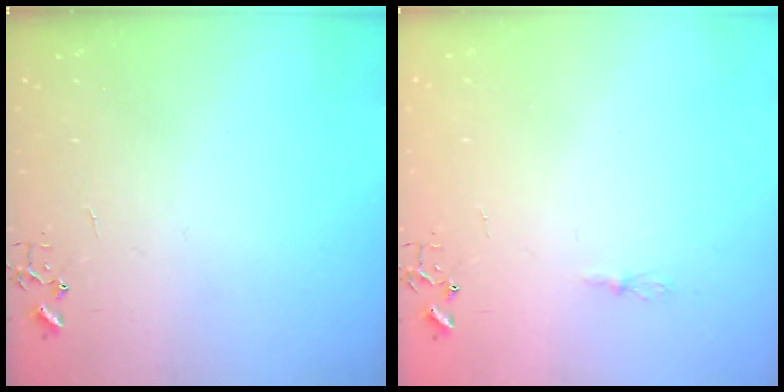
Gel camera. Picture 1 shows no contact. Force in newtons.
{"total": 4.1, "press": 4.1, "slide": 0.5}